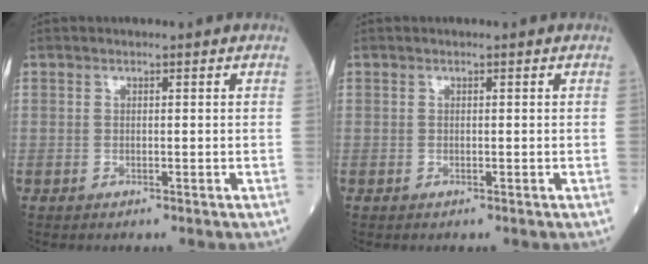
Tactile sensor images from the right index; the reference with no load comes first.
{"total": 0.0}